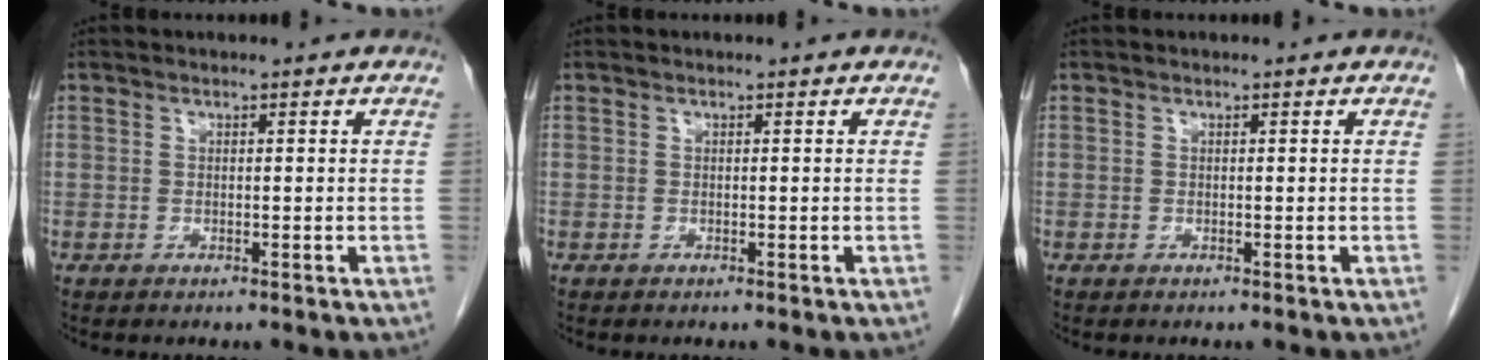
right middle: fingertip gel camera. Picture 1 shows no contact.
{"total": 0.0}
{"total": 0.0}